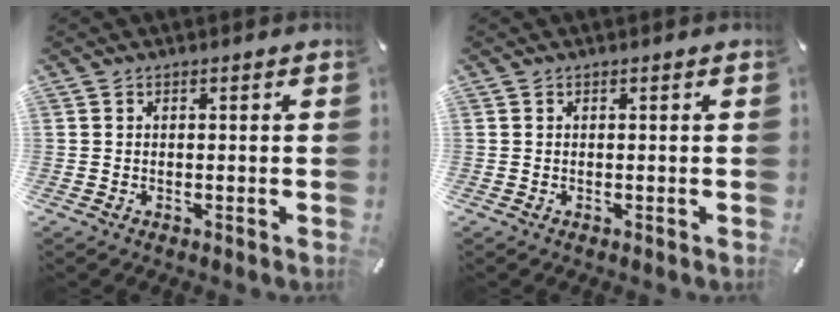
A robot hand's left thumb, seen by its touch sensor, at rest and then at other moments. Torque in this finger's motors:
{"motor_torque": [-0.23, -0.23, -0.04, 0.04, 0.00]}